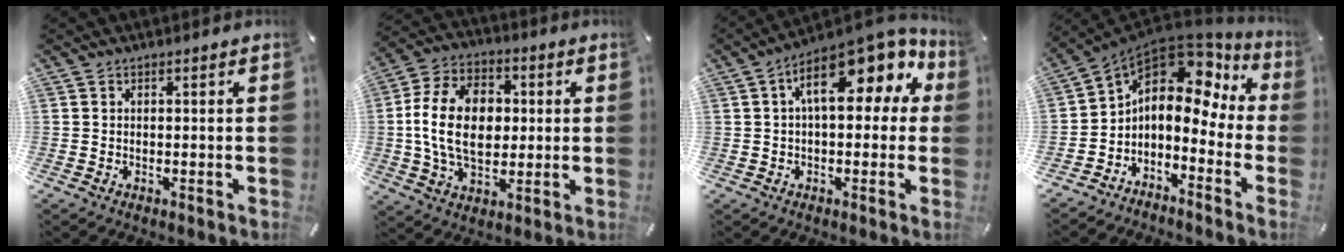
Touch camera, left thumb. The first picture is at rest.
{"total": 16.2, "force": [0.6, 11.4, 11.4], "torque": [-0.243, 0.014, 0.008]}
{"total": 14.9, "force": [6.3, 6.7, 11.8], "torque": [-0.173, -0.031, 0.106]}
{"total": 10.2, "force": [3.7, 7.1, 6.3], "torque": [-0.113, -0.039, 0.057]}